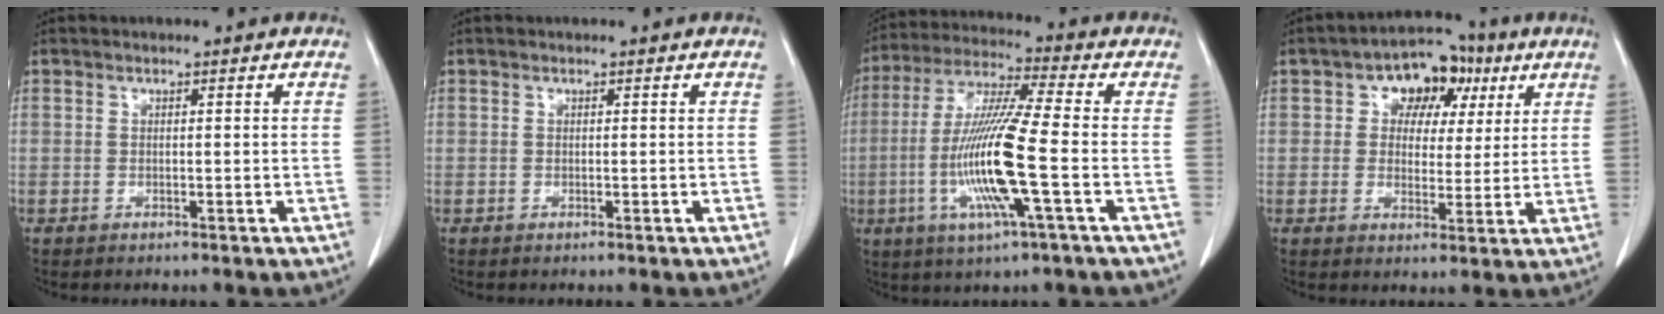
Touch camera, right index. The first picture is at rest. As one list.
[{"total": 0.0}, {"total": 14.2, "force": [-3.2, -0.1, 13.8], "torque": [-0.286, -0.009, -0.067]}, {"total": 8.6, "force": [3.5, 6.1, 5.0], "torque": [-0.056, 0.029, 0.050]}]